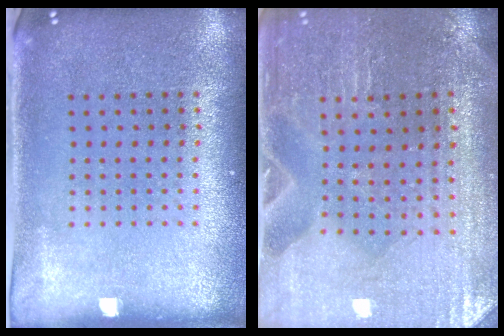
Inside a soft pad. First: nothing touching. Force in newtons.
{"total": 0.8, "press": 0.8, "slide": 0.1}